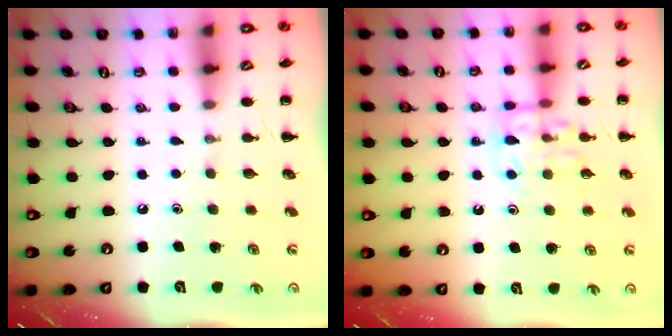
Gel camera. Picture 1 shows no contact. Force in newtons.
{"total": 11.7, "press": 11.7, "slide": 1.2}